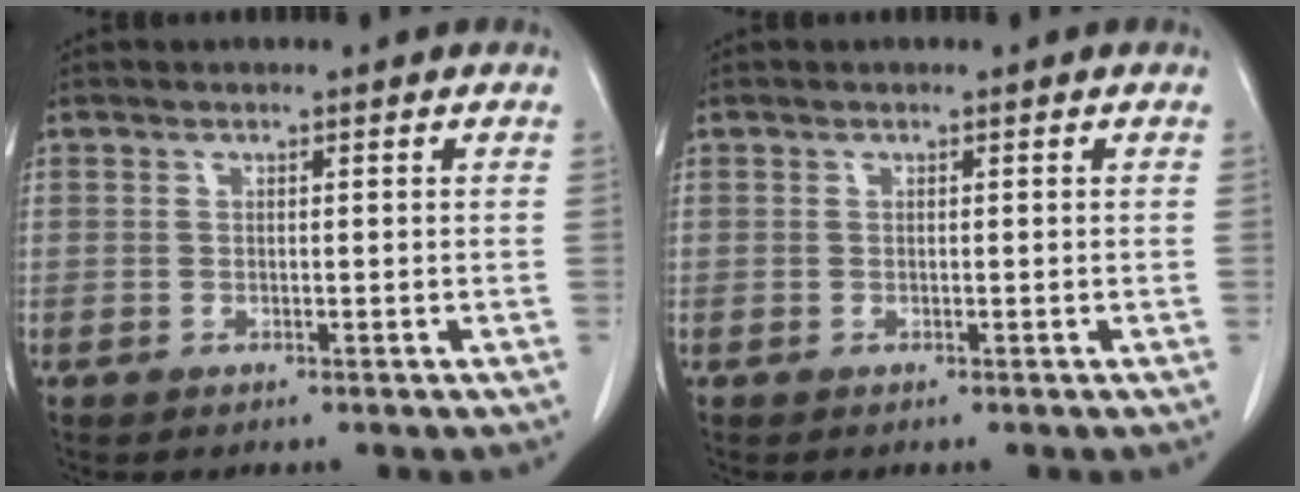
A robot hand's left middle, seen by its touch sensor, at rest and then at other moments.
{"total": 0.0}